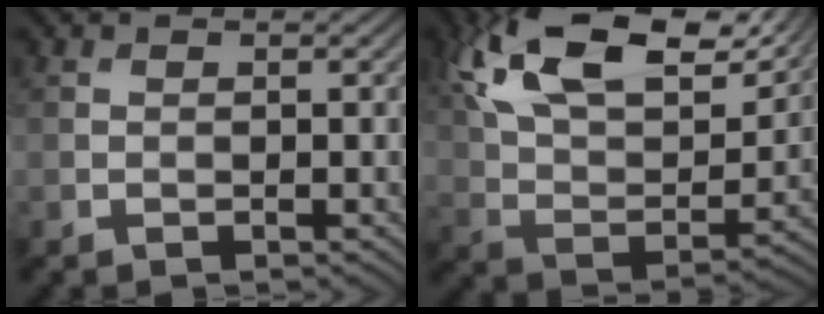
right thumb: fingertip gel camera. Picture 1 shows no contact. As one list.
[{"total": 17.6, "force": [11.1, 7.4, 11.4], "torque": [-0.244, 0.023, 0.171]}]